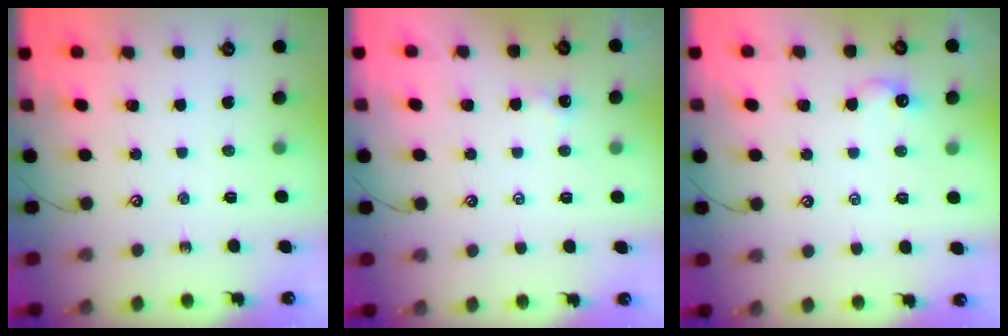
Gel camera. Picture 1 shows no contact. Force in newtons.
{"total": 2.0, "press": 2.0, "slide": 0.2}
{"total": 1.1, "press": 0.9, "slide": 0.5}